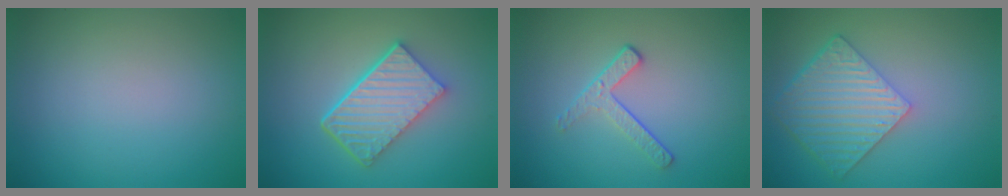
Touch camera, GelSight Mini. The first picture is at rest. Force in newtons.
{"total": 6.1, "press": 4.4, "slide": 4.2}
{"total": 2.0, "press": 1.4, "slide": 1.5}
{"total": 6.1, "press": 4.5, "slide": 4.1}